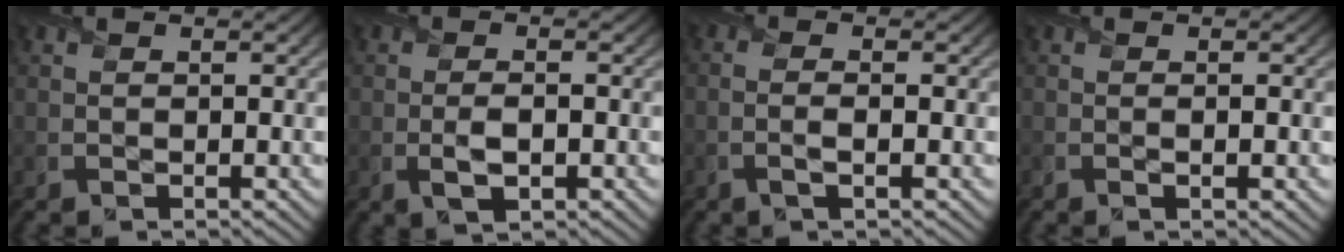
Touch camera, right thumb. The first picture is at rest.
{"total": 2.9, "force": [-0.8, 1.3, 2.5], "torque": [-0.052, -0.008, -0.012]}
{"total": 1.9, "force": [-0.7, 0.5, 1.8], "torque": [-0.037, 0.000, -0.017]}
{"total": 0.7, "force": [0.0, 0.0, 0.7], "torque": [-0.011, 0.000, -0.001]}